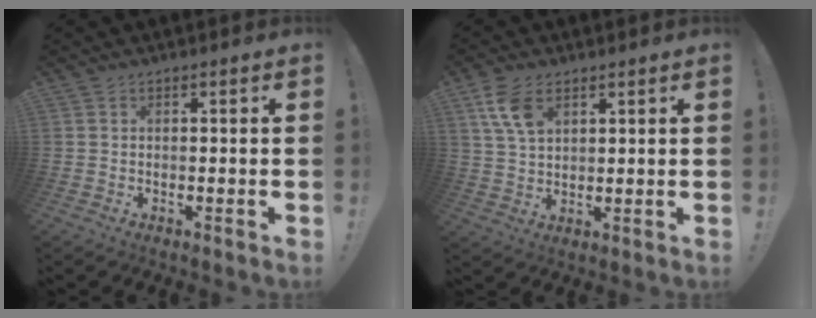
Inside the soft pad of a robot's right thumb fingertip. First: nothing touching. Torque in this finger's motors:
{"motor_torque": [0.08, 0.13, 0.72, 0.38, 0.09]}